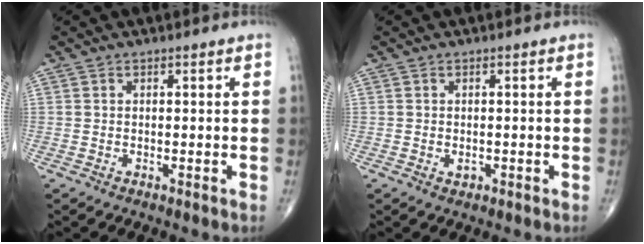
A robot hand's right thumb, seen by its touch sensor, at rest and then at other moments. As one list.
[{"total": 1.0, "force": [-0.3, 0.8, 0.6], "torque": [-0.006, 0.000, -0.004]}]